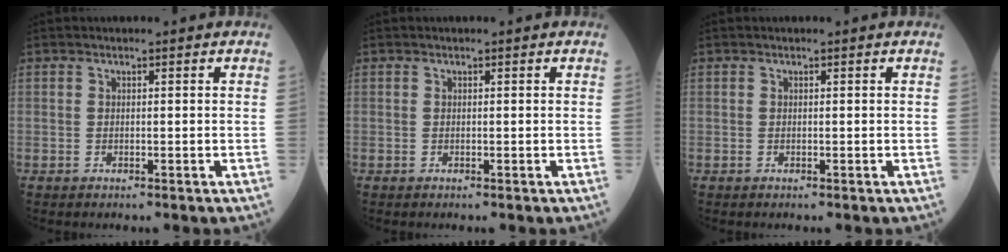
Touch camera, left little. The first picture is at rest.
{"total": 0.0}
{"total": 0.0}